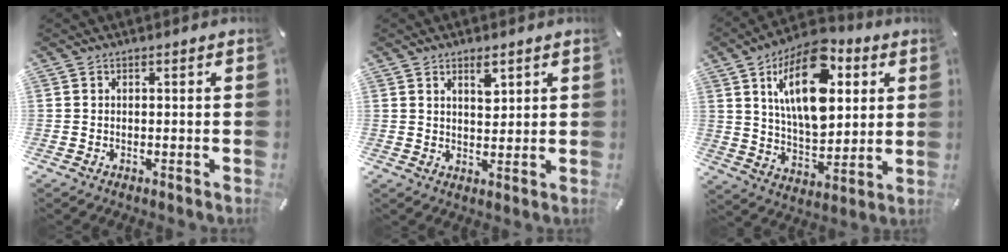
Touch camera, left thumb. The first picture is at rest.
{"total": 4.3, "force": [2.6, 2.1, 2.6], "torque": [-0.024, -0.014, 0.040]}
{"total": 19.9, "force": [8.1, 11.2, 14.4], "torque": [-0.243, -0.022, 0.132]}